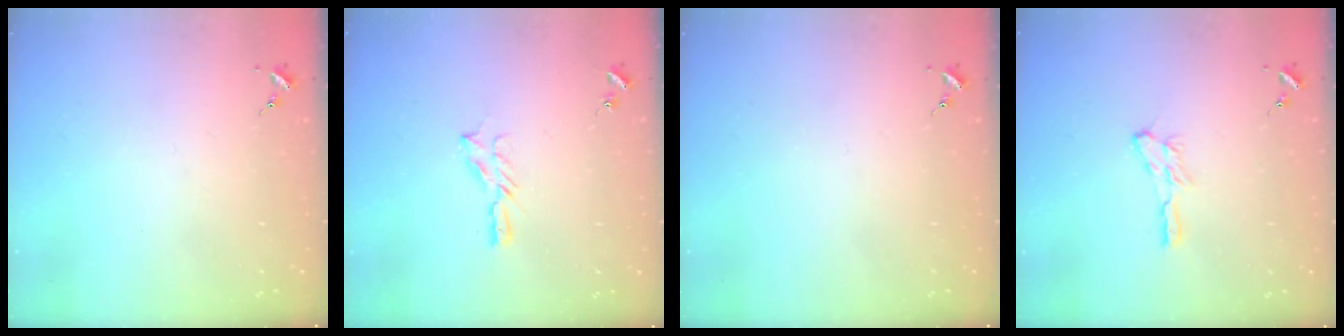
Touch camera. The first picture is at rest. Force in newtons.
{"total": 5.1, "press": 5.1, "slide": 0.7}
{"total": 0.0}
{"total": 6.7, "press": 6.6, "slide": 0.4}